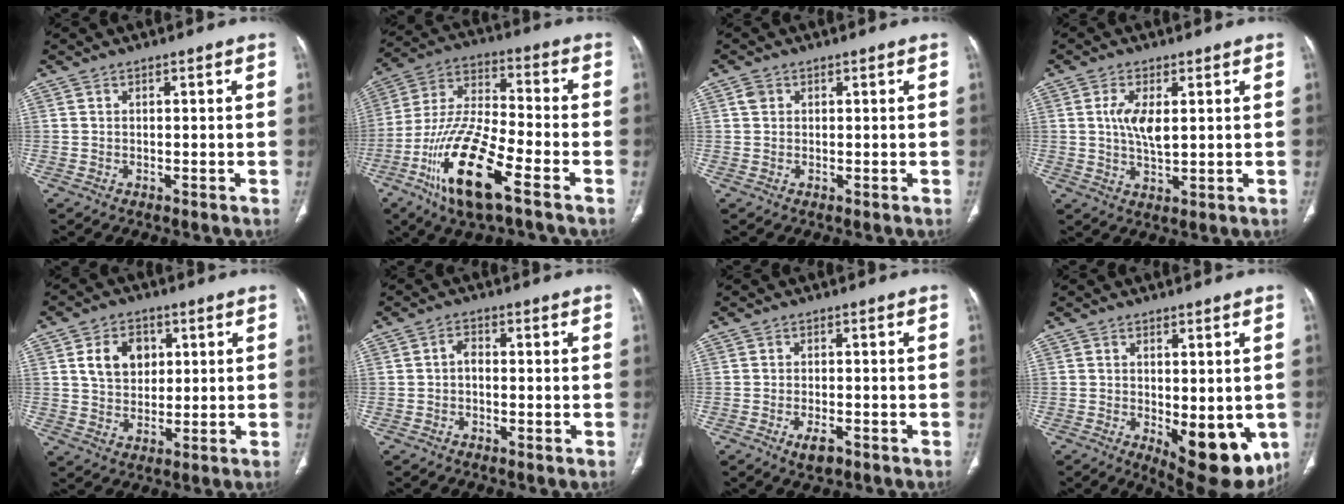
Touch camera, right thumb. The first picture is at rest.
{"total": 18.5, "force": [-9.0, 5.2, 15.2], "torque": [-0.313, 0.033, -0.168]}
{"total": 1.5, "force": [0.6, 1.2, 0.7], "torque": [-0.008, 0.004, 0.010]}
{"total": 6.1, "force": [1.3, 2.5, 5.4], "torque": [-0.108, -0.014, 0.026]}
{"total": 8.3, "force": [2.4, 6.4, 4.7], "torque": [-0.046, -0.007, 0.044]}
{"total": 2.6, "force": [-0.3, 1.5, 2.1], "torque": [-0.033, 0.006, -0.013]}
{"total": 3.4, "force": [-1.8, 1.5, 2.5], "torque": [-0.043, 0.003, -0.028]}
{"total": 13.7, "force": [-3.5, 6.0, 11.8], "torque": [-0.127, -0.021, -0.028]}